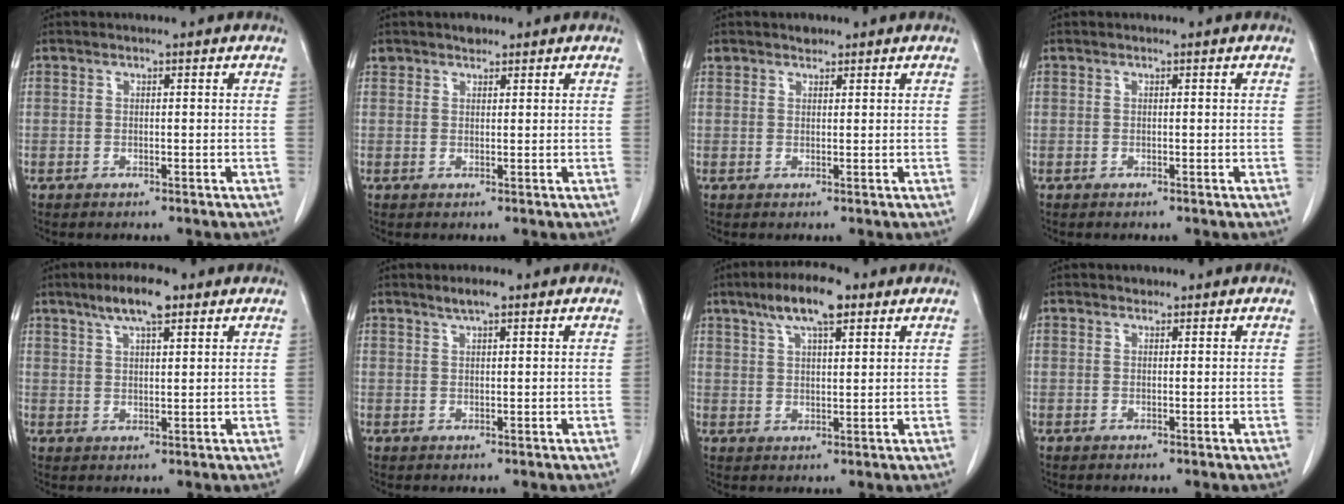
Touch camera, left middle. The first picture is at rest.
{"total": 1.6, "force": [1.3, 0.9, 0.3], "torque": [-0.009, 0.005, 0.020]}
{"total": 1.4, "force": [1.2, 0.7, 0.2], "torque": [-0.006, 0.005, 0.018]}
{"total": 0.0}
{"total": 6.4, "force": [4.2, 1.3, 4.7], "torque": [-0.091, 0.010, 0.070]}
{"total": 2.1, "force": [1.6, 0.2, 1.4], "torque": [-0.032, 0.003, 0.028]}
{"total": 8.2, "force": [5.0, 2.0, 6.1], "torque": [-0.115, 0.015, 0.085]}
{"total": 0.6, "force": [0.5, 0.3, 0.0], "torque": [-0.006, -0.002, 0.005]}